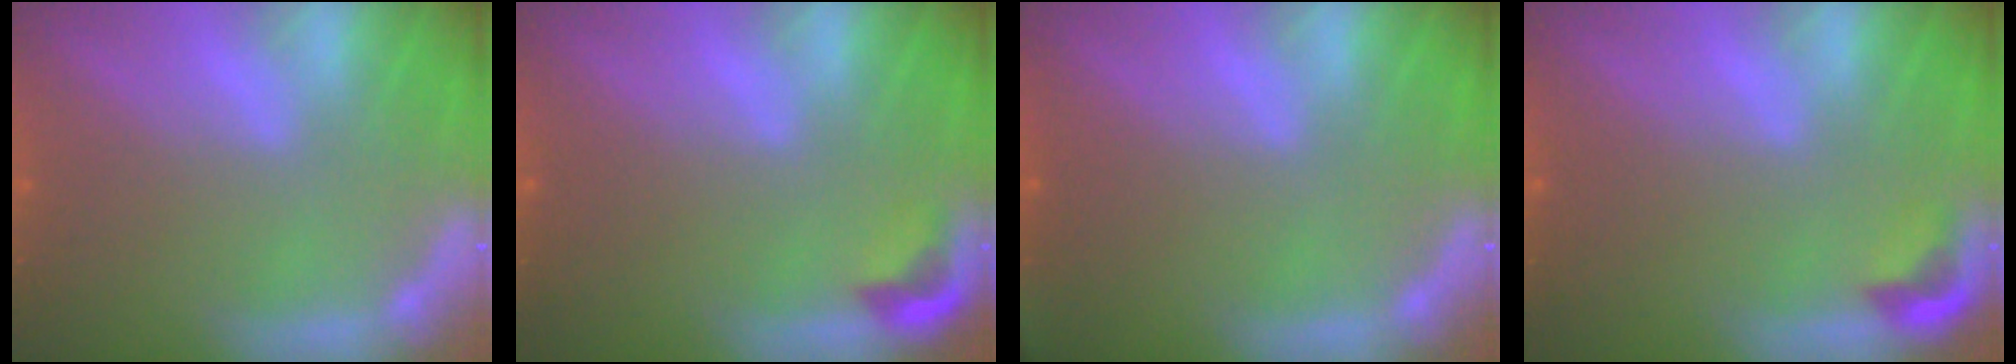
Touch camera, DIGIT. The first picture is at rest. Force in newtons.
{"total": 1.9}
{"total": 1.4}
{"total": 1.9}